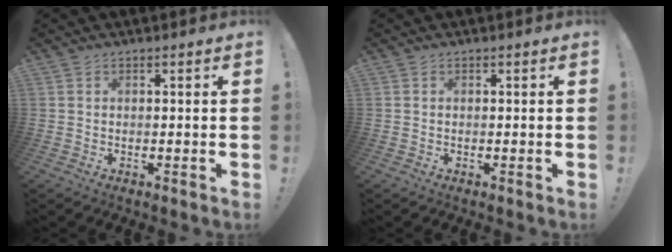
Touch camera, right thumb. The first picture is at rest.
{"total": 0.0}